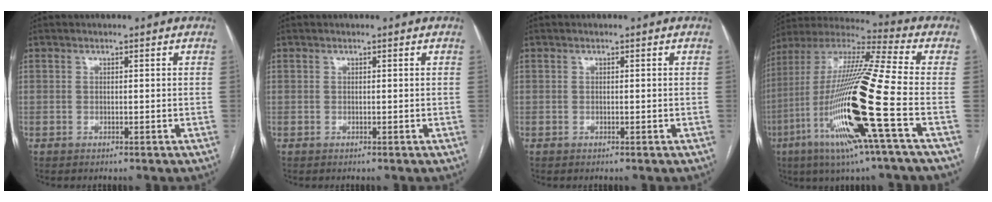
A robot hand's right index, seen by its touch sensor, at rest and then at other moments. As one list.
[{"total": 0.0}, {"total": 0.0}, {"total": 22.8, "force": [-7.2, -0.2, 21.6], "torque": [-0.445, -0.028, -0.144]}]